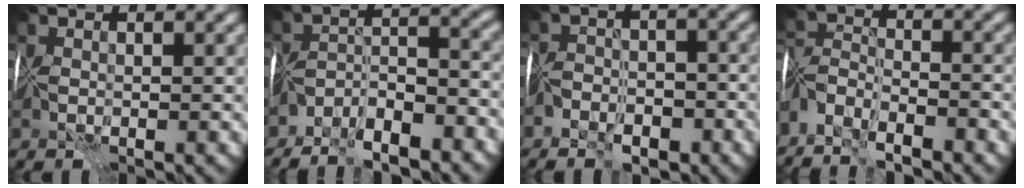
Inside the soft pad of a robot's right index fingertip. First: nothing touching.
{"total": 6.5, "force": [-5.5, 1.6, 3.0], "torque": [-0.036, 0.002, -0.103]}
{"total": 5.9, "force": [-4.8, 3.1, 1.5], "torque": [0.007, -0.003, -0.082]}
{"total": 5.8, "force": [-5.0, 2.1, 2.0], "torque": [-0.030, -0.006, -0.104]}